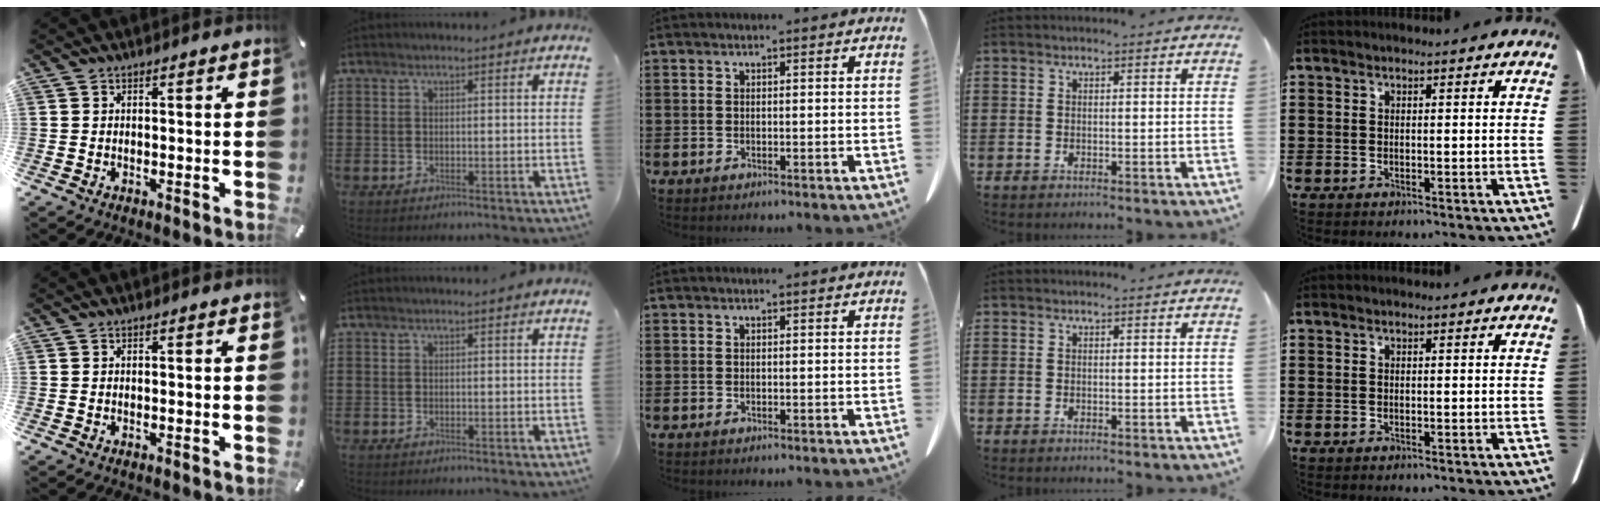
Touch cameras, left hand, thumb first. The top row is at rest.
{}